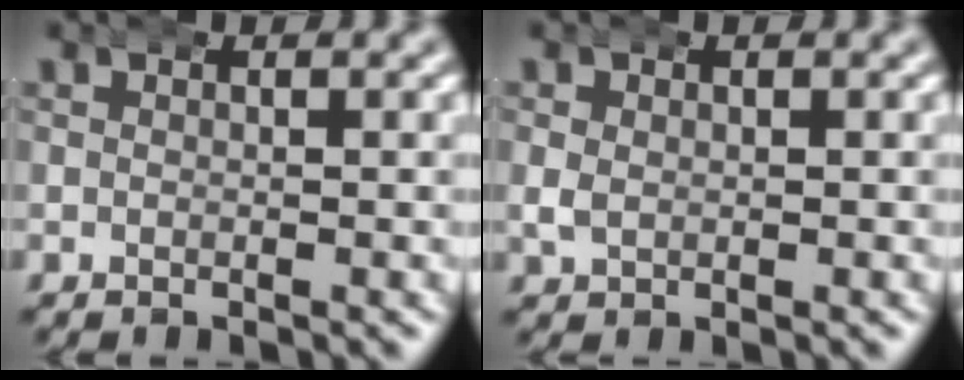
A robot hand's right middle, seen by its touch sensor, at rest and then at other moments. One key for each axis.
{"total": 1.4, "fx": 0.4, "fy": 1.1, "fz": 0.7, "tx": -0.016, "ty": 0.000, "tz": 0.006}